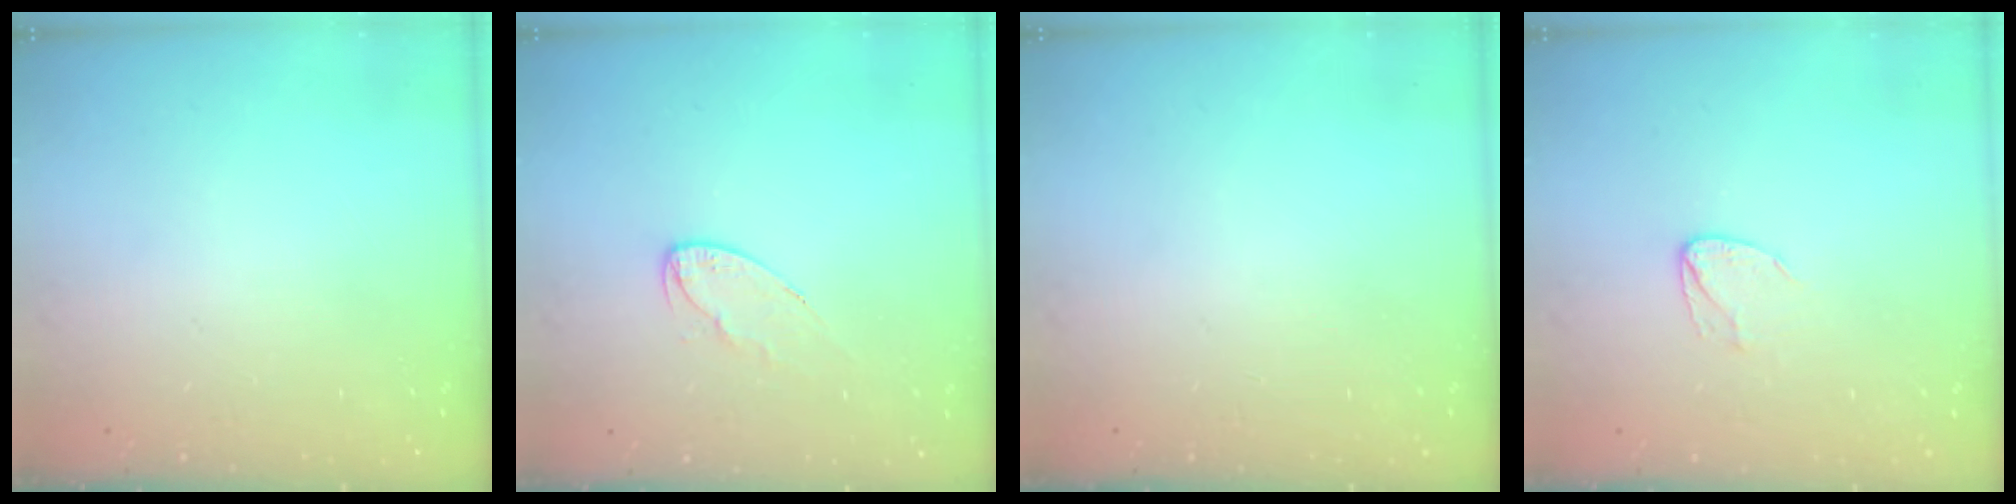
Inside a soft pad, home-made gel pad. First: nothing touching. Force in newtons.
{"total": 5.7, "press": 5.7, "slide": 0.5}
{"total": 0.0}
{"total": 3.9, "press": 3.9, "slide": 0.4}